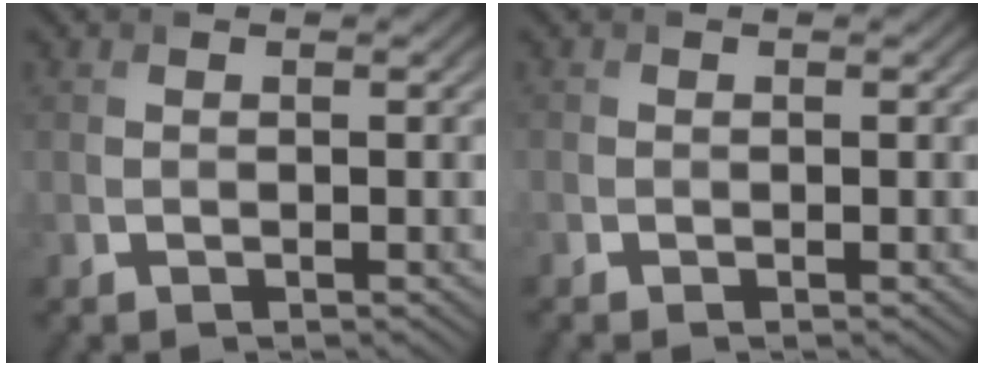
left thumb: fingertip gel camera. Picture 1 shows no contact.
{"total": 0.8, "force": [-0.8, 0.1, 0.2], "torque": [-0.004, -0.005, -0.017]}